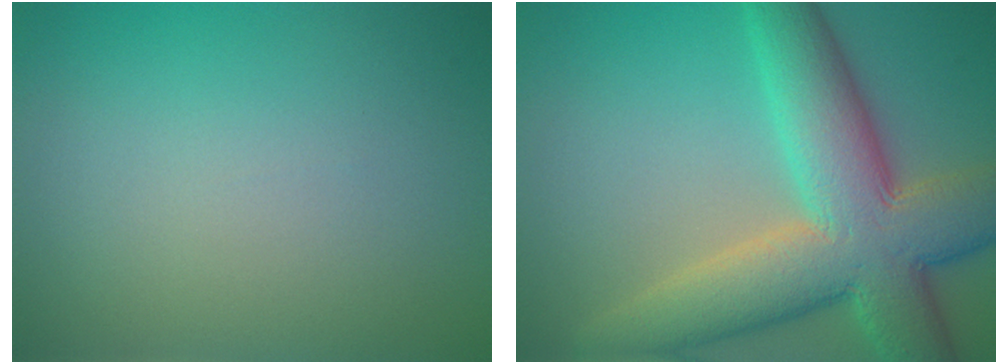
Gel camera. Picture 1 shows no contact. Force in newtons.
{"total": 11.4, "press": 11.4, "slide": 0.7}